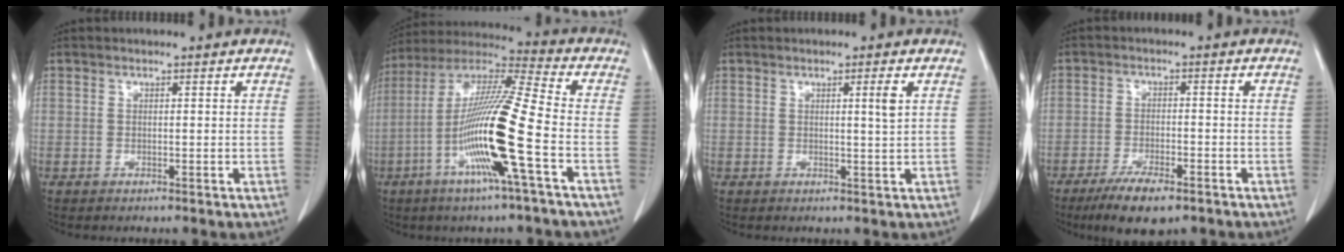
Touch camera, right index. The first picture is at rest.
{"total": 17.0, "force": [-5.2, -0.8, 16.2], "torque": [-0.319, -0.009, -0.110]}
{"total": 2.0, "force": [0.7, -0.4, 1.8], "torque": [-0.031, -0.004, 0.011]}
{"total": 7.1, "force": [-4.9, 2.0, 4.7], "torque": [-0.082, -0.010, -0.081]}